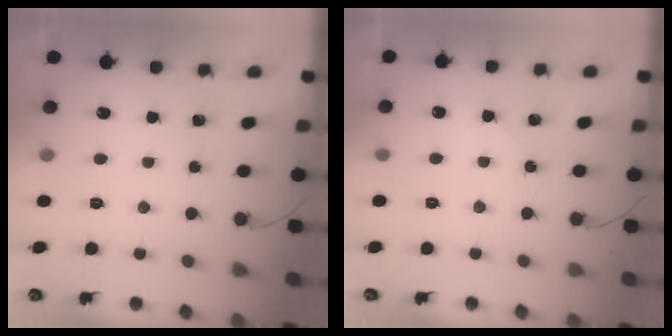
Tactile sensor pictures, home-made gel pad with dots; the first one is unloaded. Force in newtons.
{"total": 3.0, "press": 2.6, "slide": 1.5}